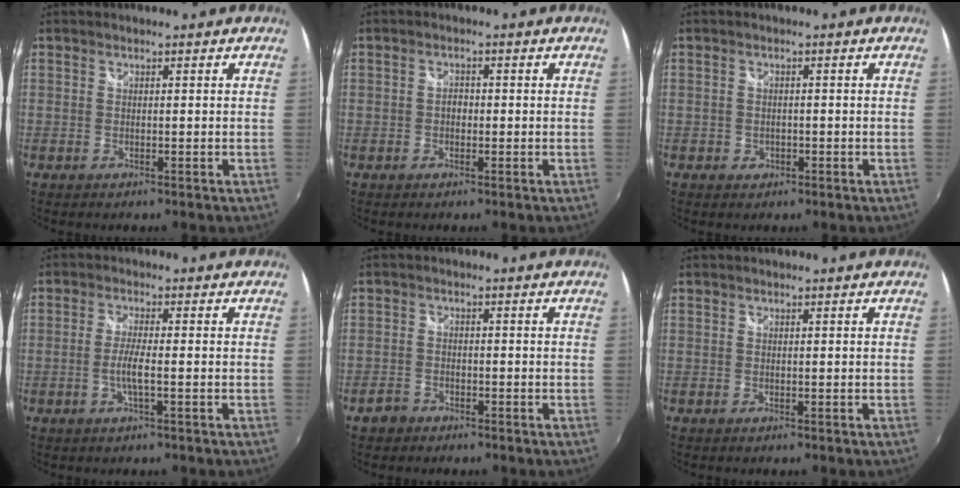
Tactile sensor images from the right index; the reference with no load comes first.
{"total": 1.5, "force": [-0.4, 1.2, 0.8], "torque": [-0.014, 0.004, -0.008]}
{"total": 2.0, "force": [-0.8, 1.7, 0.5], "torque": [-0.010, 0.000, -0.011]}
{"total": 3.5, "force": [-1.1, 0.1, 3.3], "torque": [-0.066, -0.004, -0.022]}
{"total": 3.0, "force": [-2.1, 2.0, 0.6], "torque": [-0.022, 0.004, -0.038]}
{"total": 0.0}